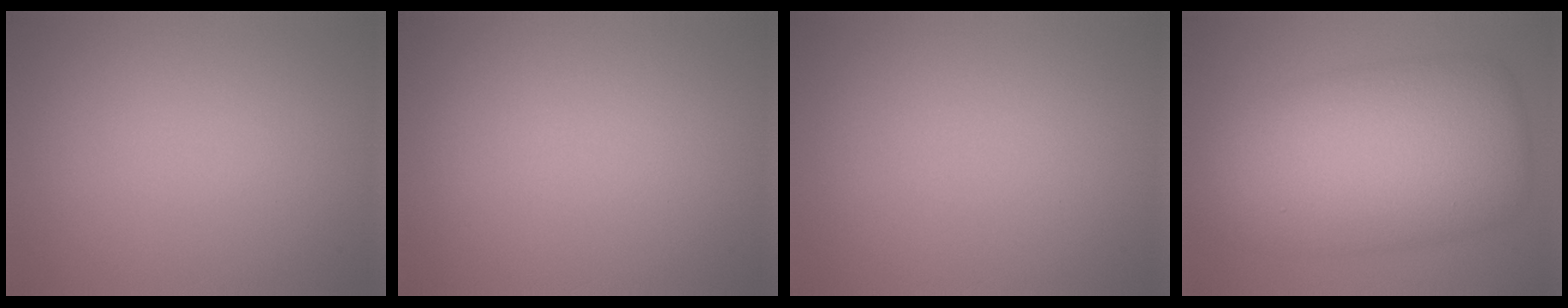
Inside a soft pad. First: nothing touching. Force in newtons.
{"total": 0.0}
{"total": 0.0}
{"total": 11.4, "press": 11.4, "slide": 0.2}